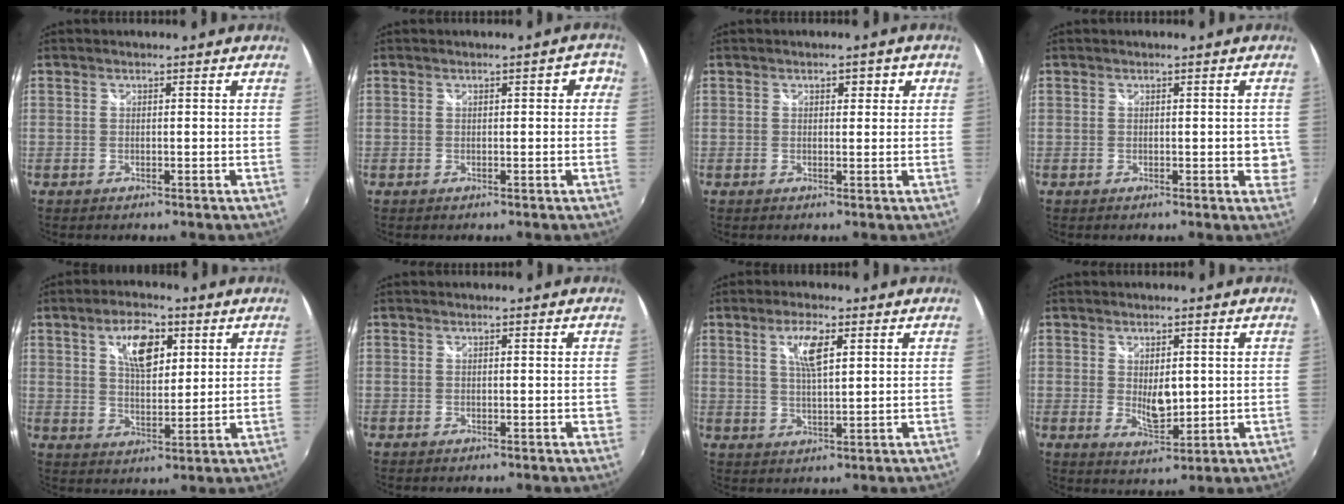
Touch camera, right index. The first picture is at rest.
{"total": 2.7, "force": [0.5, 1.3, 2.3], "torque": [-0.029, 0.011, 0.008]}
{"total": 2.3, "force": [0.8, 1.4, 1.6], "torque": [-0.018, 0.008, 0.010]}
{"total": 3.6, "force": [-0.1, 1.8, 3.2], "torque": [-0.028, -0.001, 0.001]}
{"total": 8.6, "force": [3.8, 4.0, 6.7], "torque": [-0.116, 0.014, 0.067]}
{"total": 1.0, "force": [0.0, 0.5, 0.9], "torque": [-0.008, 0.002, 0.001]}
{"total": 5.6, "force": [2.4, 1.6, 4.8], "torque": [-0.088, 0.002, 0.045]}
{"total": 5.3, "force": [0.6, 2.8, 4.5], "torque": [-0.068, -0.011, 0.017]}